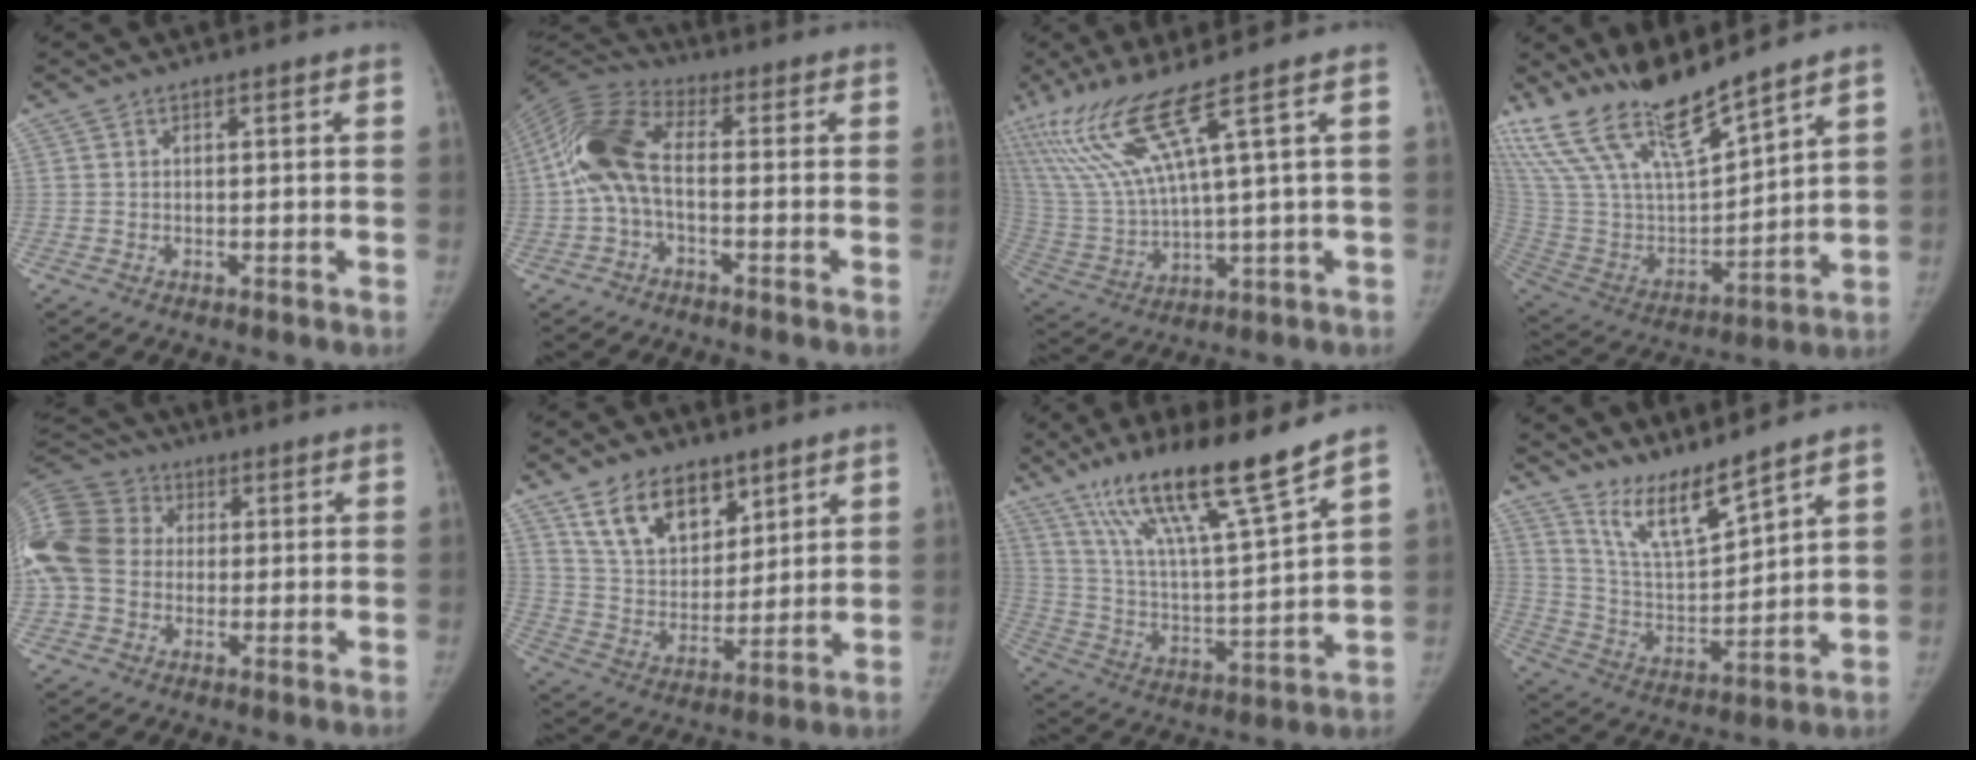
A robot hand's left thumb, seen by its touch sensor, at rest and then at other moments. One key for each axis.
{"total": 12.0, "fx": -0.9, "fy": 6.1, "fz": 10.3, "tx": -0.218, "ty": 0.037, "tz": -0.032}
{"total": 15.1, "fx": 8.2, "fy": 0.3, "fz": 12.6, "tx": -0.285, "ty": -0.033, "tz": 0.170}
{"total": 21.5, "fx": 17.9, "fy": 4.7, "fz": 11.0, "tx": -0.196, "ty": -0.084, "tz": 0.351}
{"total": 16.1, "fx": 0.2, "fy": 13.4, "fz": 8.9, "tx": -0.208, "ty": 0.040, "tz": -0.001}
{"total": 13.6, "fx": 8.4, "fy": 8.1, "fz": 7.0, "tx": -0.084, "ty": -0.049, "tz": 0.160}
{"total": 19.2, "fx": 13.7, "fy": 1.3, "fz": 13.4, "tx": -0.218, "ty": -0.069, "tz": 0.247}
{"total": 10.1, "fx": 8.5, "fy": 1.2, "fz": 5.2, "tx": -0.091, "ty": -0.071, "tz": 0.174}